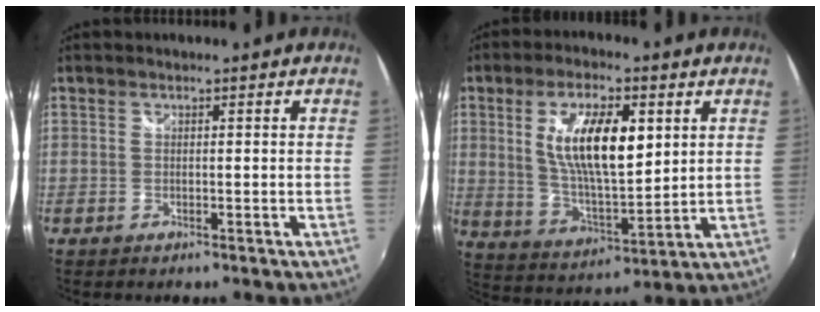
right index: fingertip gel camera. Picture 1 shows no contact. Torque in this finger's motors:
{"motor_torque": [0.55, 0.32, 0.35, 0.19]}